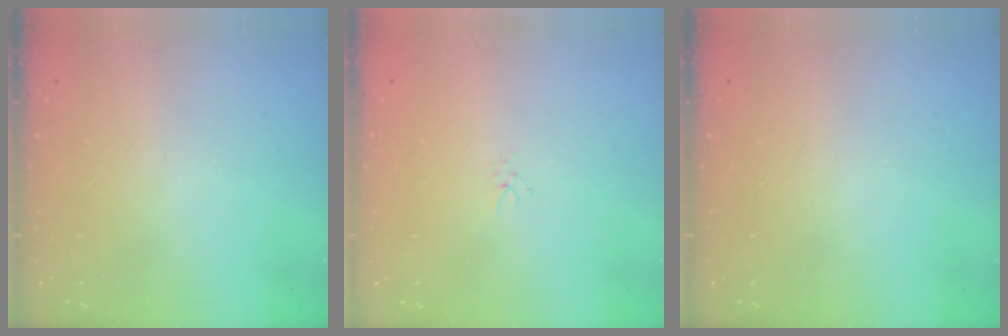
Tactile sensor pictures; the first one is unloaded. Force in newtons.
{"total": 2.0, "press": 2.0, "slide": 0.3}
{"total": 0.0}